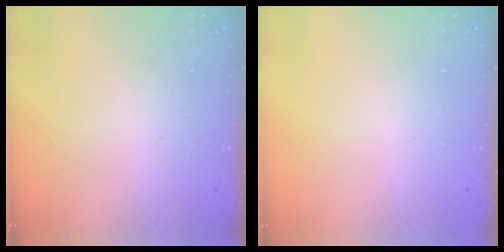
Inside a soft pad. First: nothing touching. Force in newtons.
{"total": 0.0}